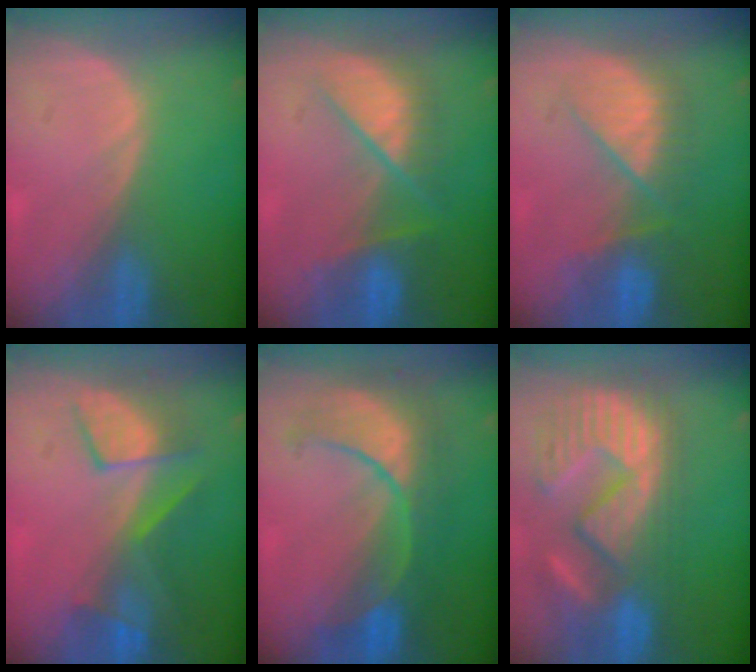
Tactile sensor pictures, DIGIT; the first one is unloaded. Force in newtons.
{"total": 7.2, "press": 7.2, "slide": 0.2}
{"total": 7.4, "press": 7.3, "slide": 1.1}
{"total": 7.6, "press": 7.1, "slide": 2.6}
{"total": 9.1, "press": 9.1, "slide": 0.6}
{"total": 13.2, "press": 12.1, "slide": 5.4}